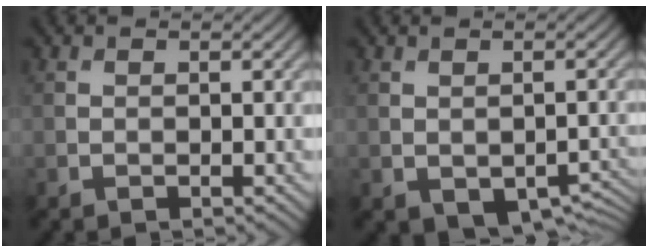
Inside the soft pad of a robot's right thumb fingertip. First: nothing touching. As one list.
[{"total": 4.5, "force": [-1.8, 2.8, 3.0], "torque": [-0.048, -0.023, -0.011]}]